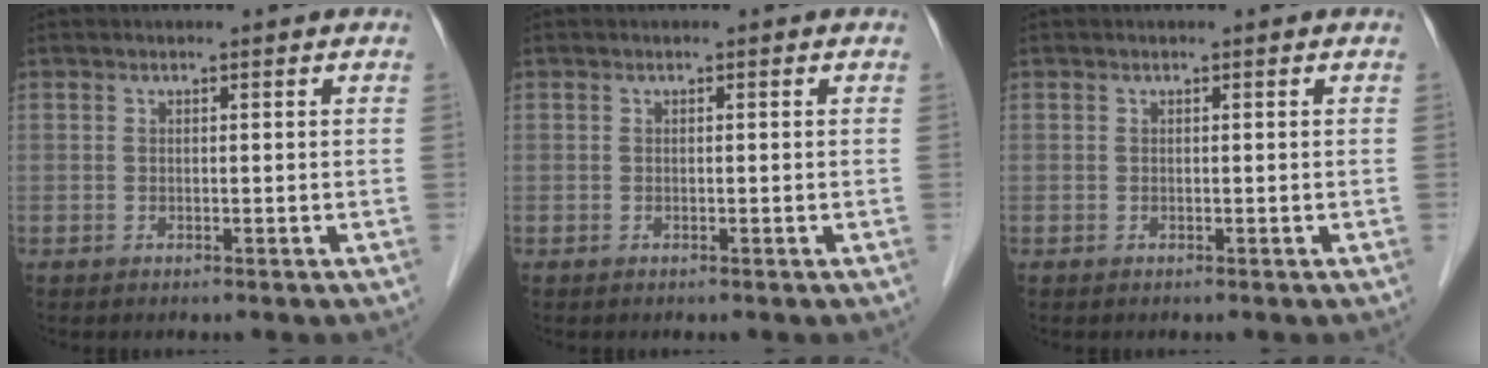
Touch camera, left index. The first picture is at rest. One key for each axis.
{"total": 0.0}
{"total": 0.0}